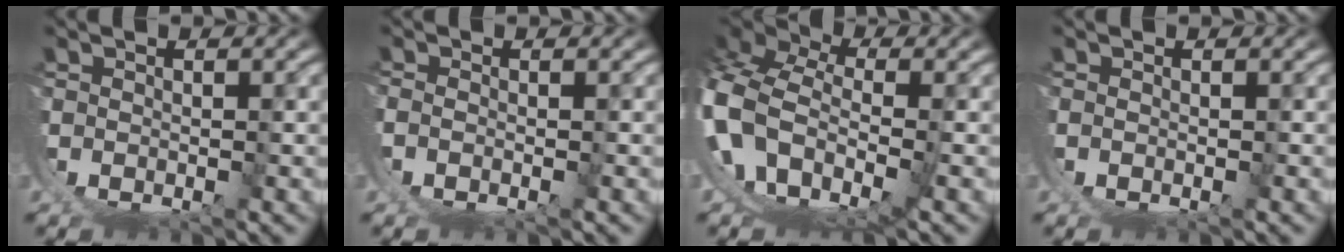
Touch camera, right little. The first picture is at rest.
{"total": 1.3, "force": [-0.4, -1.1, 0.6], "torque": [-0.005, -0.004, -0.005]}
{"total": 12.0, "force": [-1.7, 9.4, 7.3], "torque": [-0.196, -0.044, -0.027]}
{"total": 0.0}